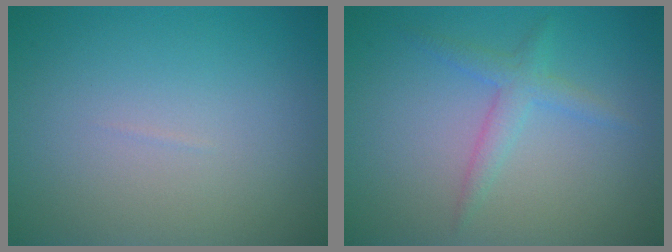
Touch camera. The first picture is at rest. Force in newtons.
{"total": 2.0, "press": 2.0, "slide": 0.1}